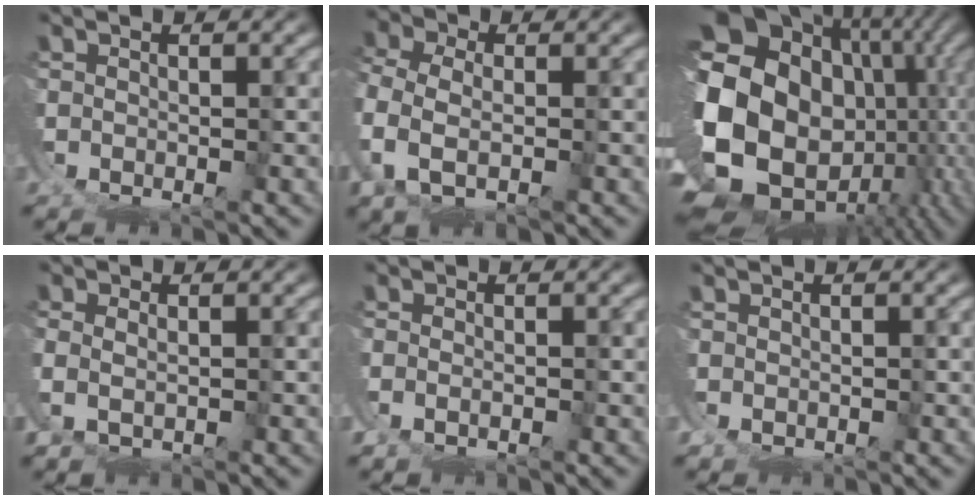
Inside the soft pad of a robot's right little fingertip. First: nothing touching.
{"total": 3.7, "force": [0.7, 2.4, 2.7], "torque": [-0.094, -0.013, 0.015]}
{"total": 27.4, "force": [-3.1, 20.7, 17.7], "torque": [-0.335, -0.059, -0.036]}
{"total": 2.7, "force": [0.6, 2.1, 1.5], "torque": [-0.051, -0.013, 0.018]}
{"total": 0.9, "force": [0.0, 0.4, 0.8], "torque": [-0.021, -0.007, 0.004]}
{"total": 0.6, "force": [0.6, 0.2, -0.2], "torque": [-0.002, -0.001, 0.010]}